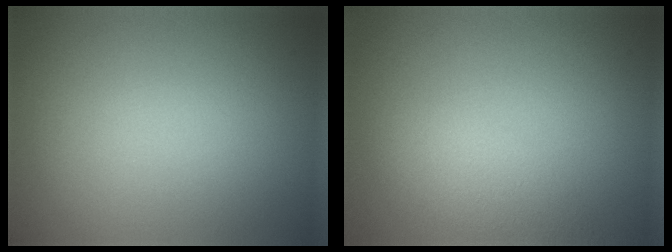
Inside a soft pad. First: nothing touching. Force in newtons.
{"total": 3.3, "press": 3.3, "slide": 0.3}